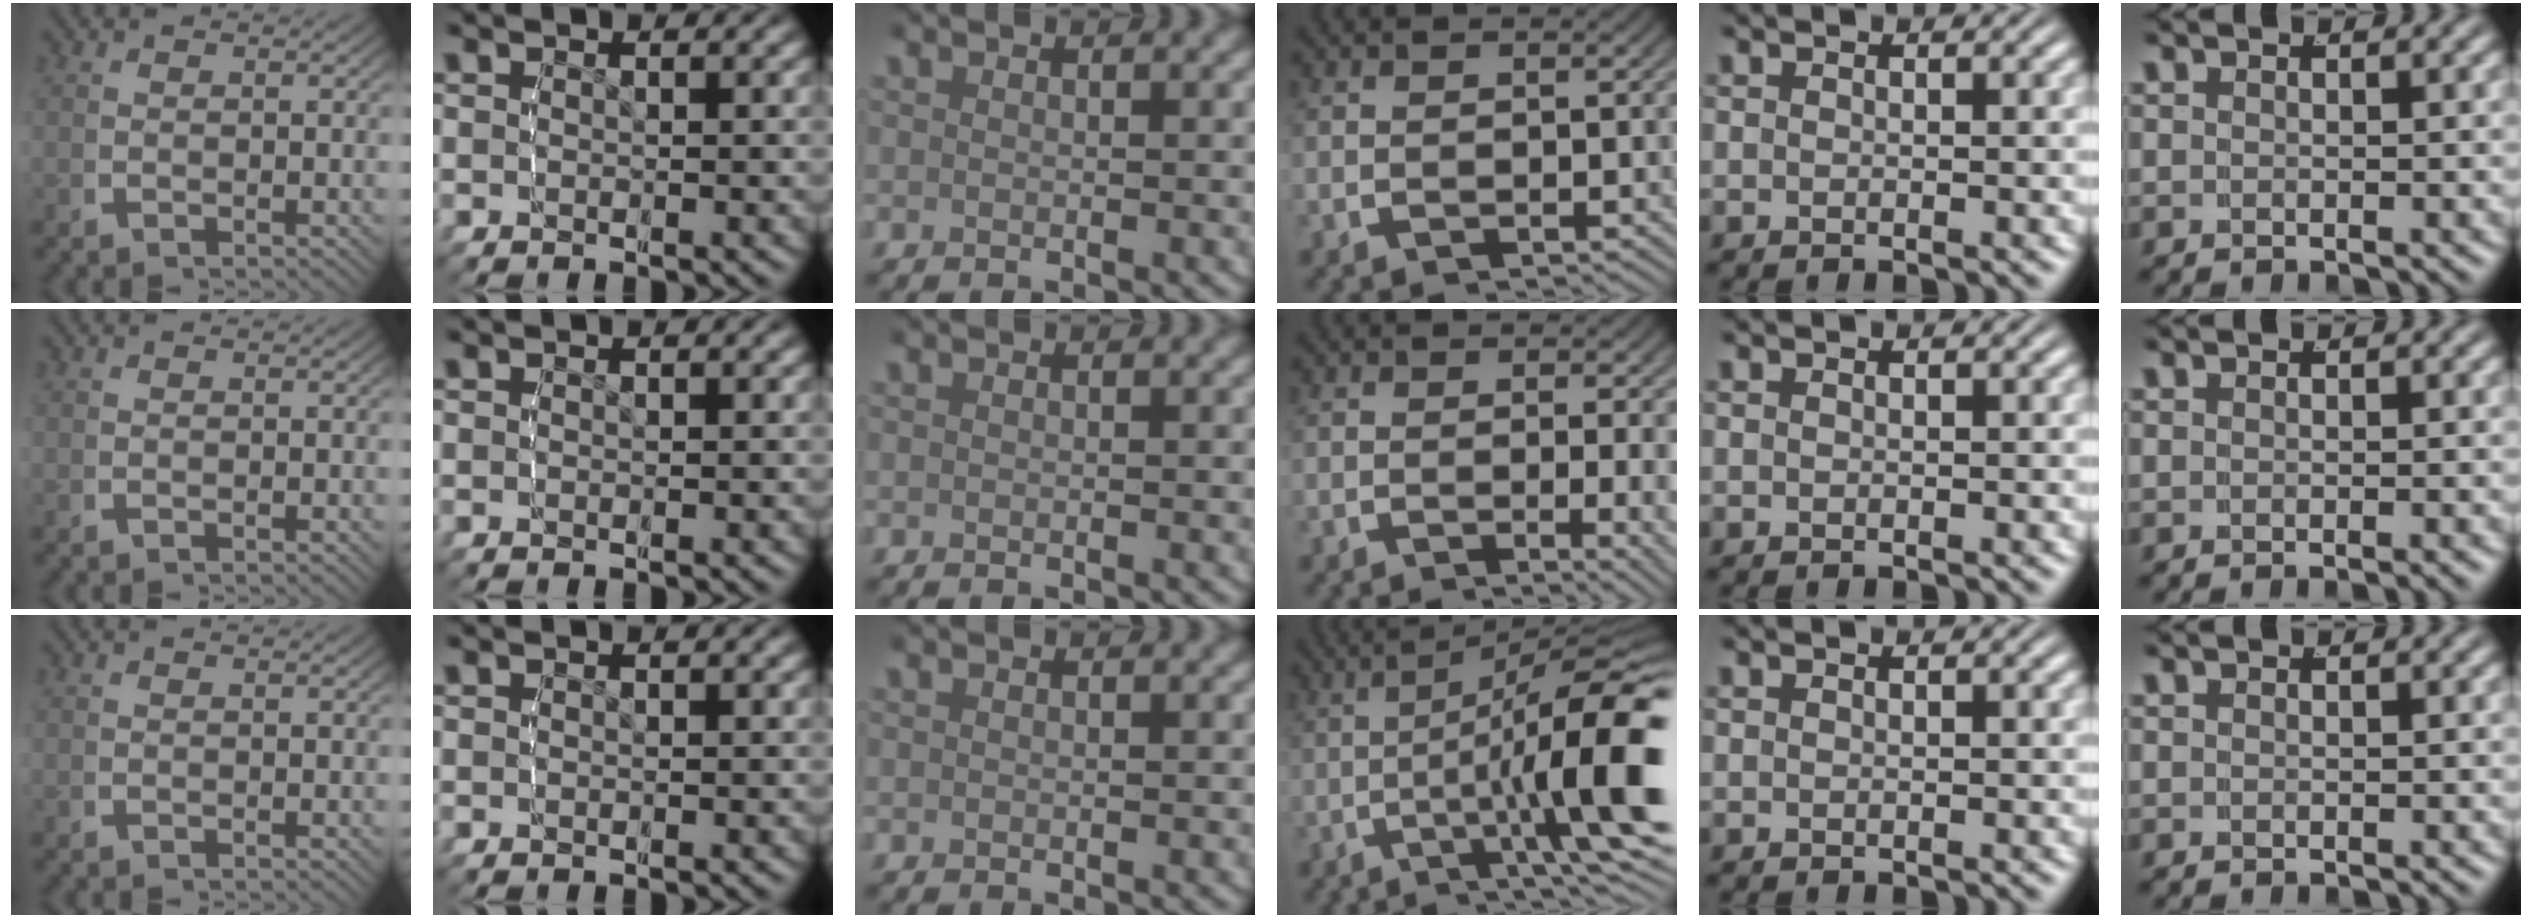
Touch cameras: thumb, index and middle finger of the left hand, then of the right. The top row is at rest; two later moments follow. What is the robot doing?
{"motion": "lift_and_place", "object": "condiment"}